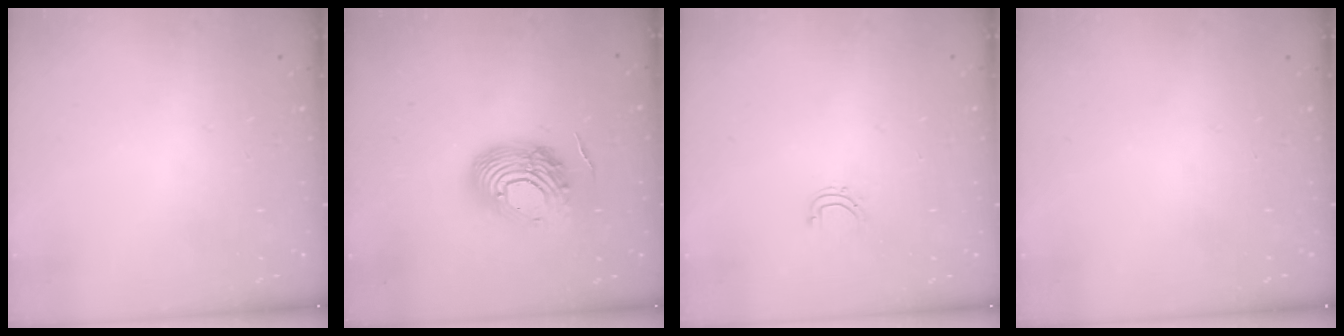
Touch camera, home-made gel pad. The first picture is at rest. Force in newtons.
{"total": 16.5, "press": 16.4, "slide": 1.4}
{"total": 3.8, "press": 3.8, "slide": 0.3}
{"total": 0.0}